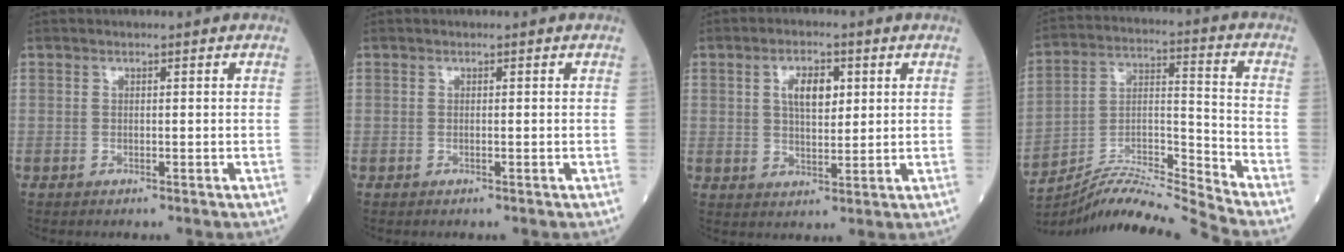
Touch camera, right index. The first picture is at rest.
{"total": 0.0}
{"total": 5.5, "force": [1.8, 2.5, 4.6], "torque": [-0.081, 0.007, 0.032]}
{"total": 13.6, "force": [-13.1, -2.6, 2.8], "torque": [-0.047, 0.031, -0.239]}